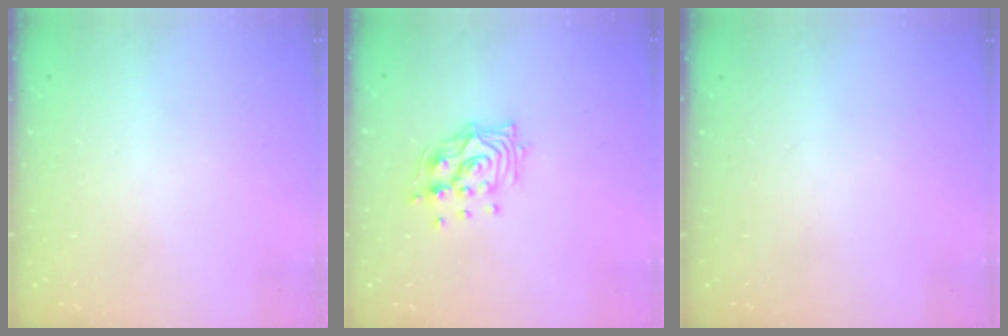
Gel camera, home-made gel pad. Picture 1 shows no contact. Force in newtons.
{"total": 11.7, "press": 11.7, "slide": 0.6}
{"total": 0.0}